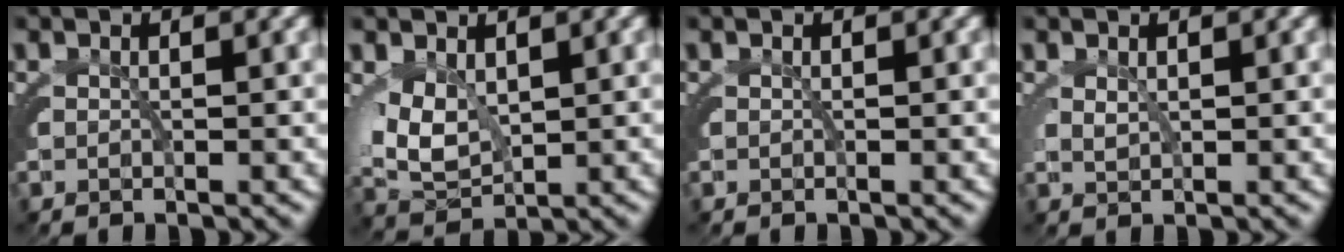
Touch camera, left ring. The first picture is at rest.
{"total": 5.2, "force": [0.7, 3.8, 3.4], "torque": [-0.100, -0.032, 0.032]}
{"total": 0.0}
{"total": 1.2, "force": [0.9, 0.5, 0.7], "torque": [-0.021, -0.013, 0.026]}